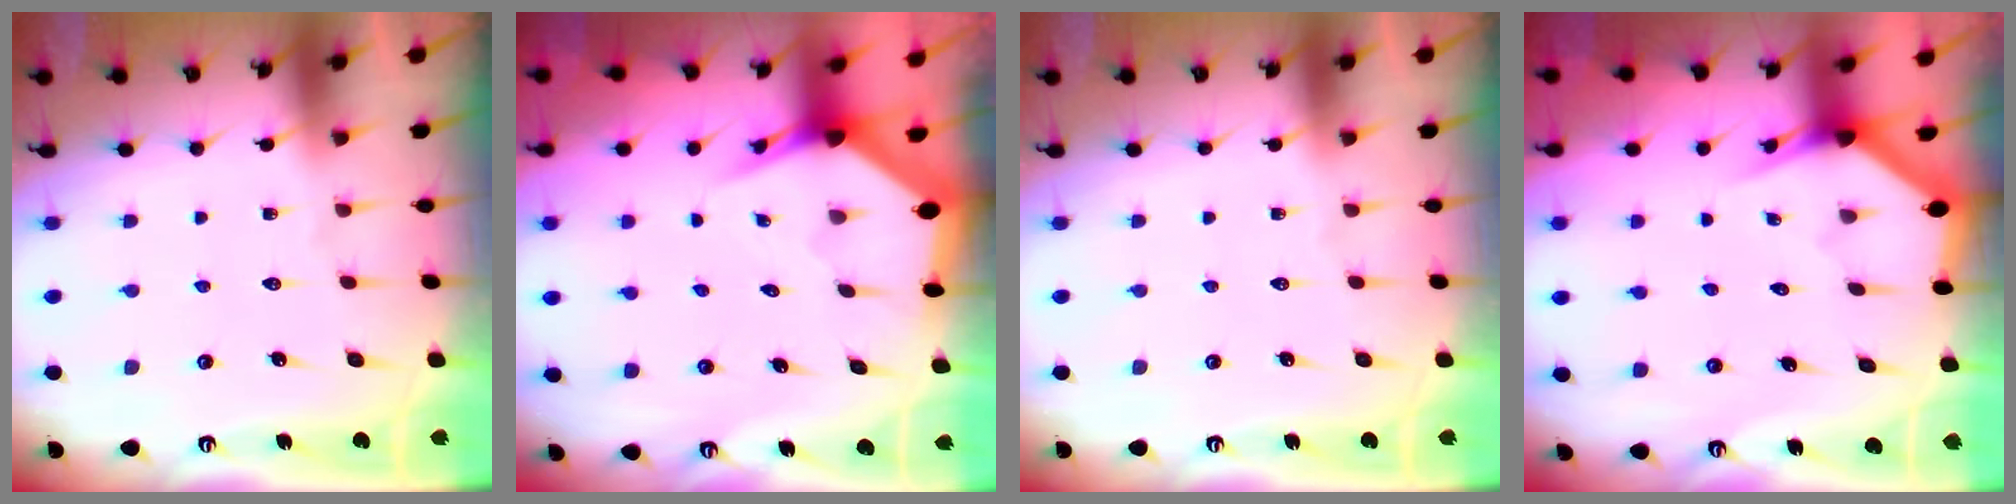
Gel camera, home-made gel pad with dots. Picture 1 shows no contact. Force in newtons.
{"total": 3.7, "press": 3.7, "slide": 0.4}
{"total": 0.0}
{"total": 2.9, "press": 2.9, "slide": 0.1}